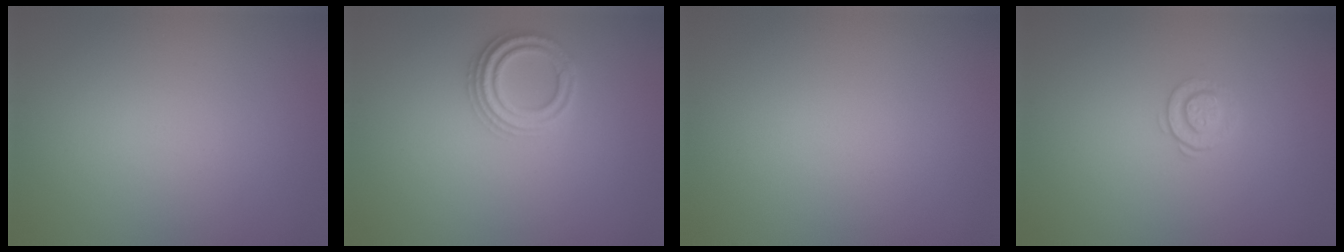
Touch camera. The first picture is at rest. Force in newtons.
{"total": 2.7, "press": 2.6, "slide": 0.8}
{"total": 0.0}
{"total": 1.2, "press": 0.9, "slide": 0.8}